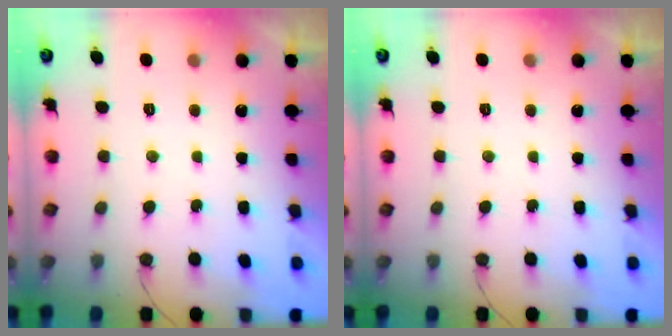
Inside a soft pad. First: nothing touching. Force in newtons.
{"total": 0.0}